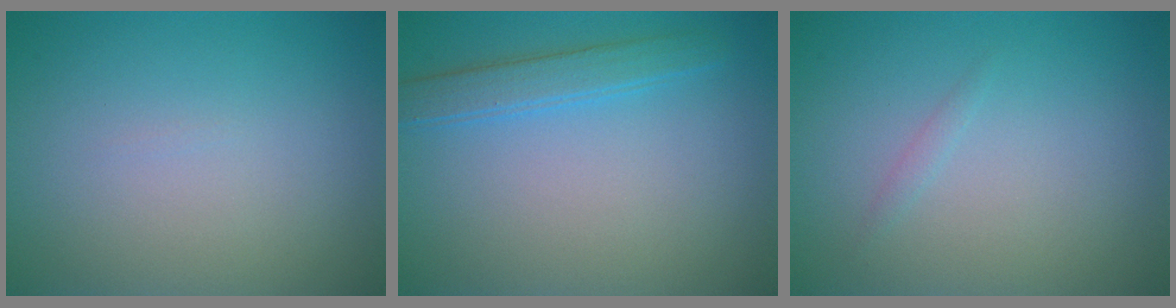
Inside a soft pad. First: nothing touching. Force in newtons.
{"total": 2.5, "press": 2.5, "slide": 0.1}
{"total": 0.6, "press": 0.6, "slide": 0.0}